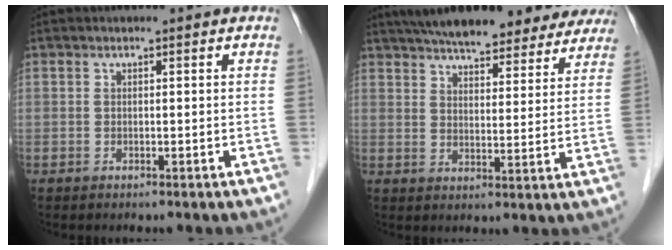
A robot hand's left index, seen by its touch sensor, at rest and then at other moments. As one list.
[{"total": 23.3, "force": [20.1, 6.2, 10.0], "torque": [-0.151, 0.018, 0.253]}]